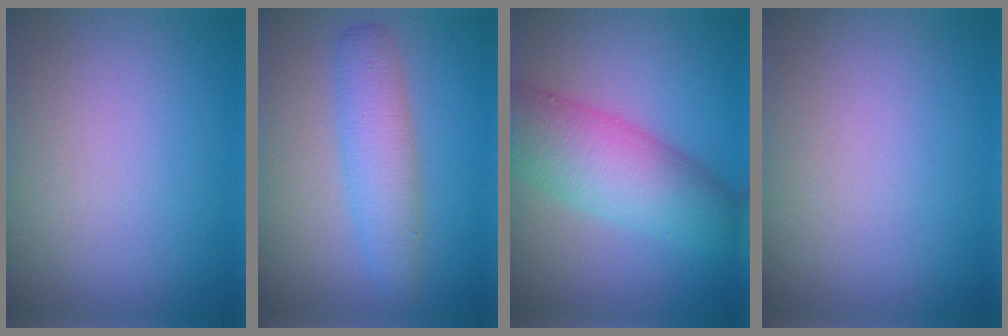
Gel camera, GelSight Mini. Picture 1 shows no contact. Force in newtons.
{"total": 3.7, "press": 3.7, "slide": 0.0}
{"total": 7.3, "press": 7.3, "slide": 0.2}
{"total": 0.0}